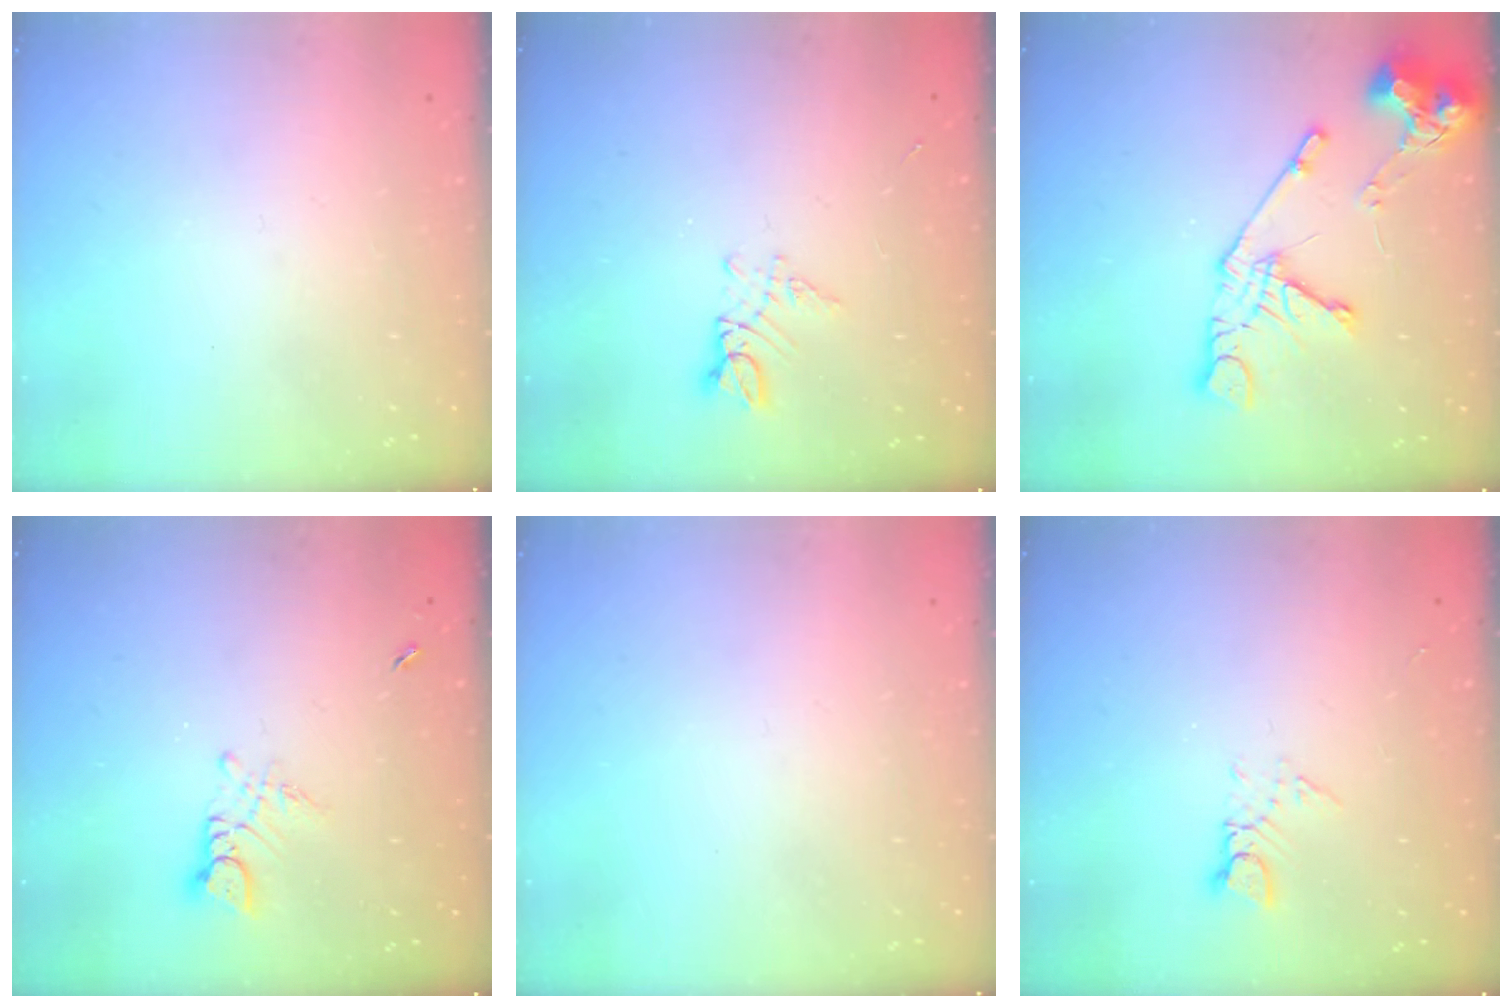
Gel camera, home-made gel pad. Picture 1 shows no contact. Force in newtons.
{"total": 3.7, "press": 3.7, "slide": 0.5}
{"total": 13.8, "press": 13.7, "slide": 1.5}
{"total": 3.0, "press": 3.0, "slide": 0.2}
{"total": 0.0}
{"total": 3.1, "press": 3.1, "slide": 0.2}